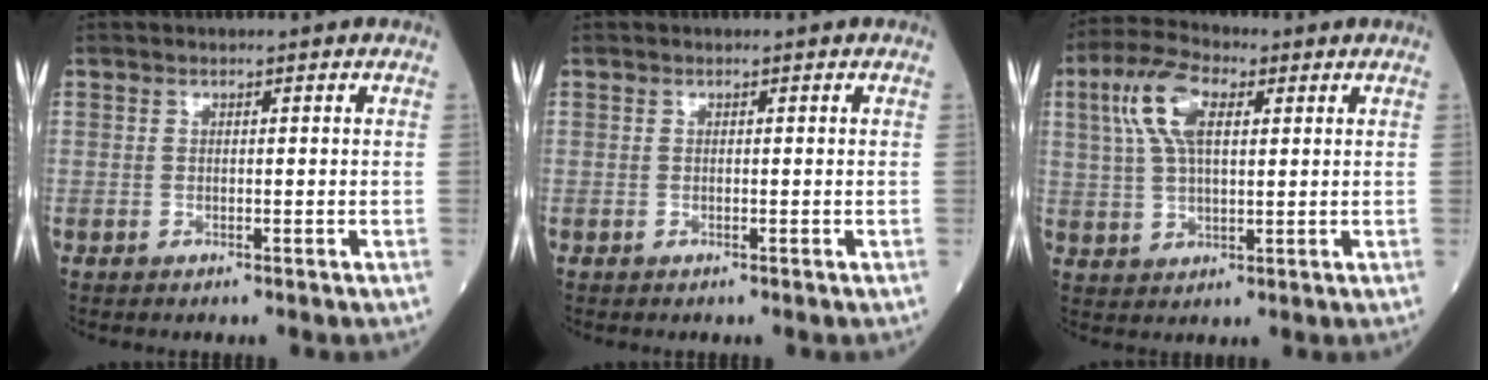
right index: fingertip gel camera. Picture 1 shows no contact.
{"total": 0.0}
{"total": 9.0, "force": [3.3, 3.4, 7.7], "torque": [-0.175, 0.024, 0.063]}